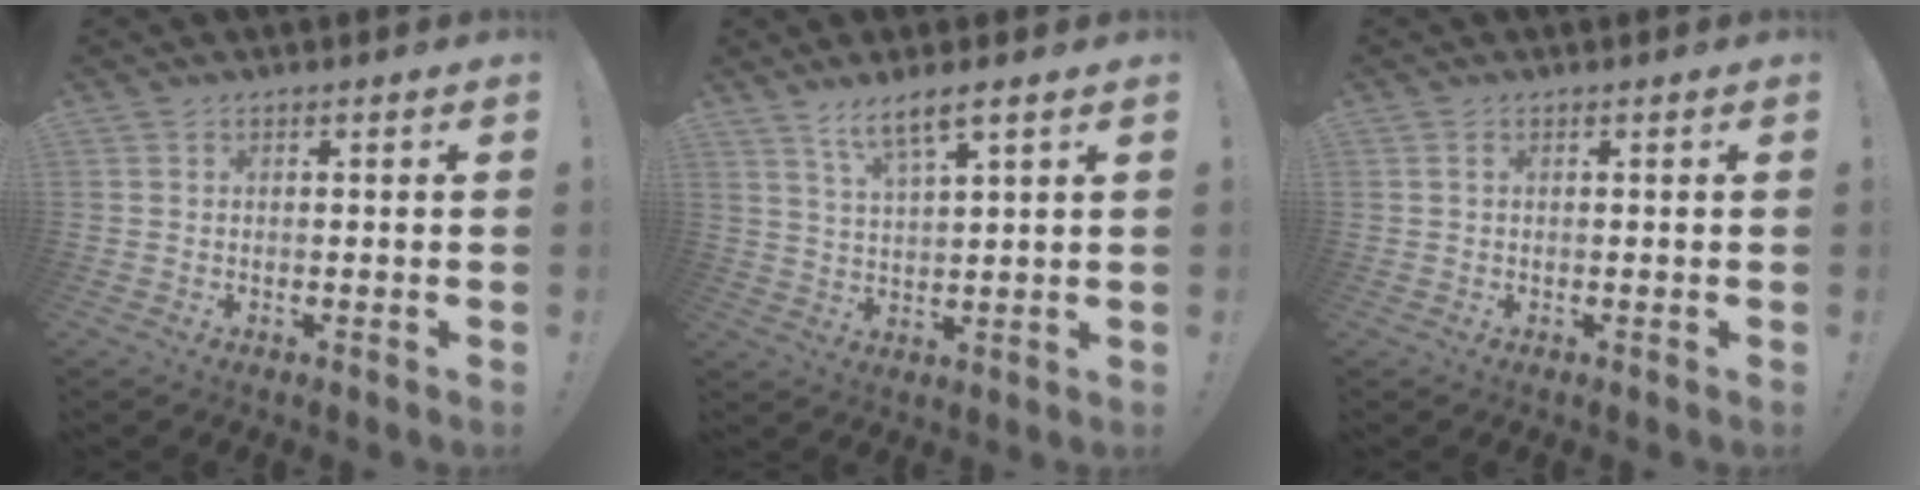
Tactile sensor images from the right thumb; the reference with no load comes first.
{"total": 6.4, "force": [4.7, 0.8, 4.1], "torque": [-0.078, -0.021, 0.082]}
{"total": 0.7, "force": [0.3, 0.2, 0.6], "torque": [-0.021, 0.005, 0.006]}